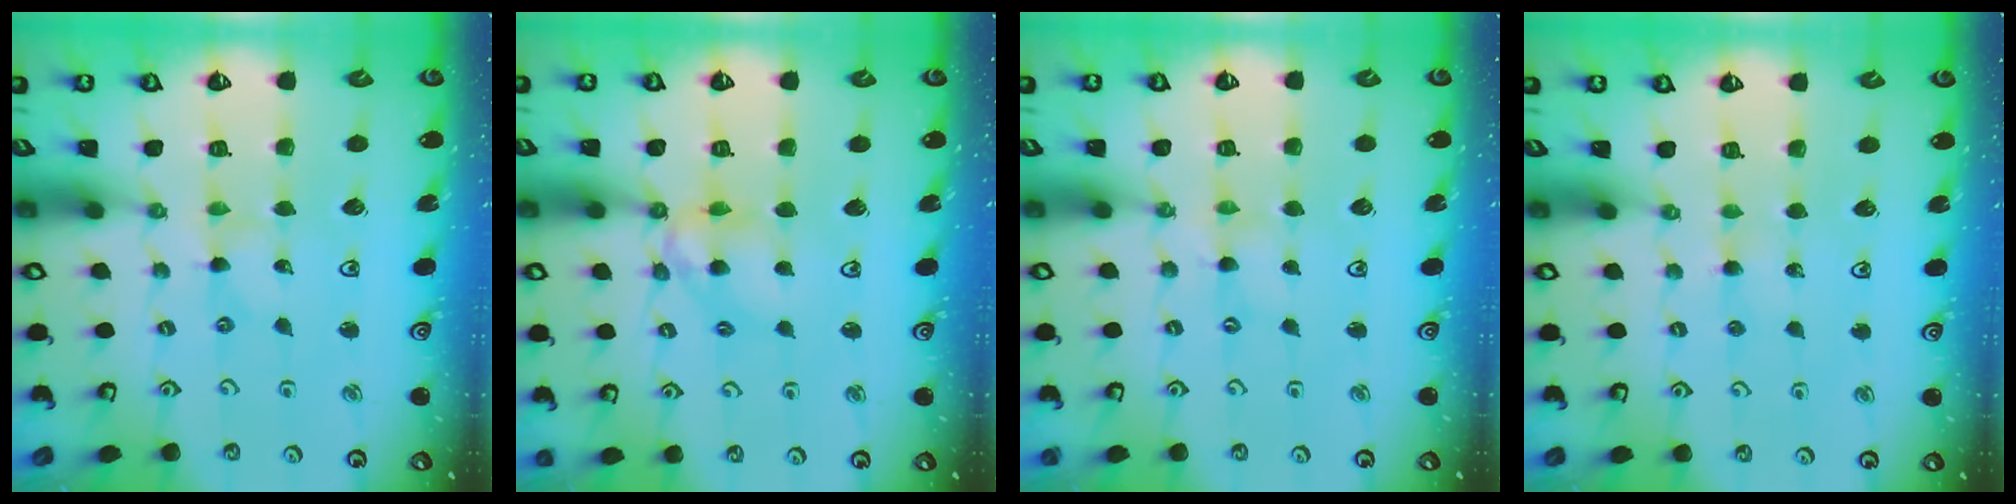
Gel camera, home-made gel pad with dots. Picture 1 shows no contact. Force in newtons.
{"total": 10.6, "press": 10.6, "slide": 1.1}
{"total": 0.0}
{"total": 2.6, "press": 2.6, "slide": 0.3}